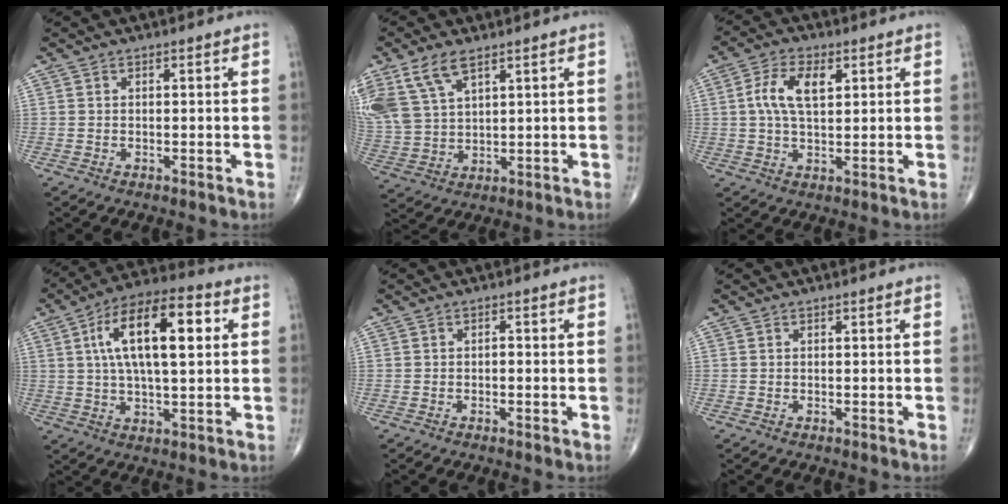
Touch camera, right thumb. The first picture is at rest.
{"total": 12.2, "force": [6.9, 6.1, 8.0], "torque": [-0.174, -0.012, 0.149]}
{"total": 7.7, "force": [1.9, 3.8, 6.3], "torque": [-0.121, 0.004, 0.033]}
{"total": 17.3, "force": [4.2, 6.9, 15.3], "torque": [-0.253, 0.015, 0.064]}
{"total": 1.2, "force": [-0.3, 0.5, 1.1], "torque": [-0.009, 0.001, -0.007]}
{"total": 0.0}